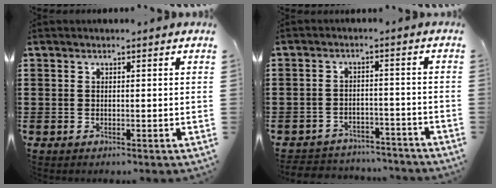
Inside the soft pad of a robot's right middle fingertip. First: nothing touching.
{"total": 3.7, "force": [-3.6, 0.7, -0.2], "torque": [-0.004, 0.003, -0.079]}